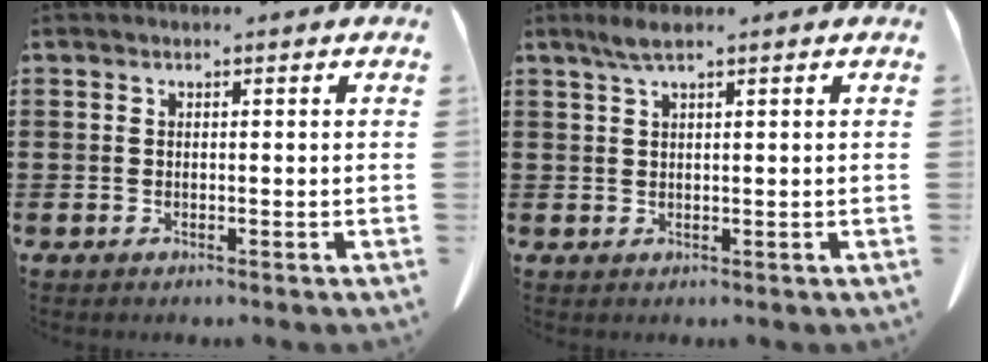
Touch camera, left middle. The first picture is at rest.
{"total": 2.3, "force": [1.5, 0.2, 1.7], "torque": [-0.037, 0.001, 0.028]}